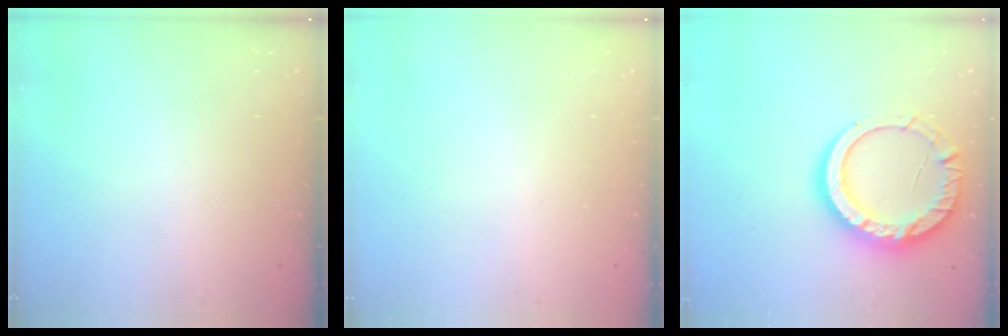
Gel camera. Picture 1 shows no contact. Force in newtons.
{"total": 0.0}
{"total": 16.2, "press": 16.0, "slide": 2.1}